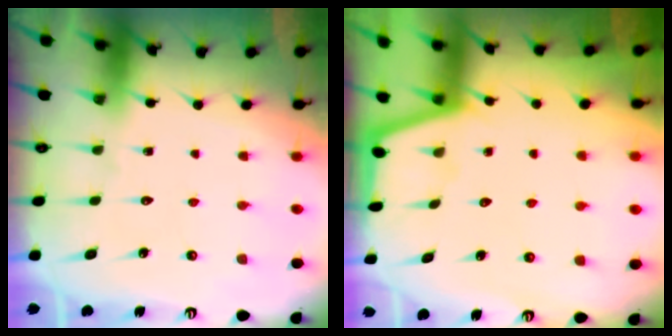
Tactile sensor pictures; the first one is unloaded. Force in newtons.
{"total": 1.3, "press": 1.3, "slide": 0.3}